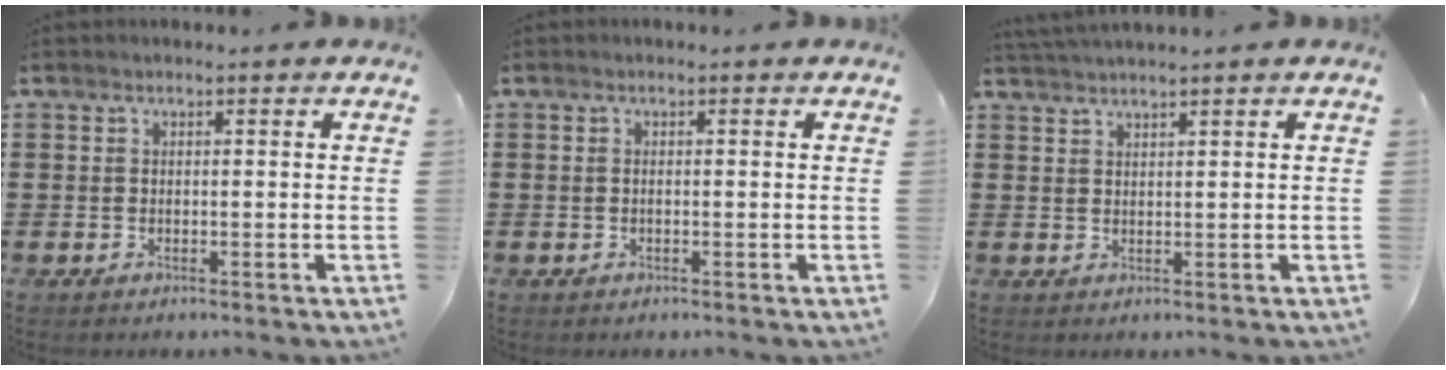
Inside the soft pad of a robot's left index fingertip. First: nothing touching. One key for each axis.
{"total": 0.5, "fx": -0.1, "fy": 0.1, "fz": 0.5, "tx": -0.010, "ty": -0.003, "tz": -0.001}
{"total": 1.8, "fx": 1.7, "fy": -0.3, "fz": 0.4, "tx": -0.011, "ty": 0.001, "tz": 0.033}